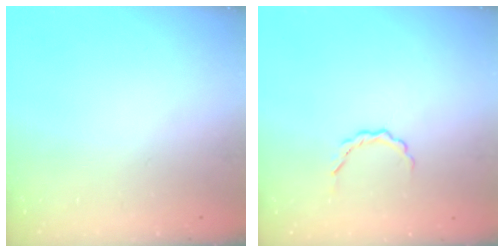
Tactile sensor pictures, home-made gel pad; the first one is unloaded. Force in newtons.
{"total": 2.8, "press": 2.7, "slide": 0.8}